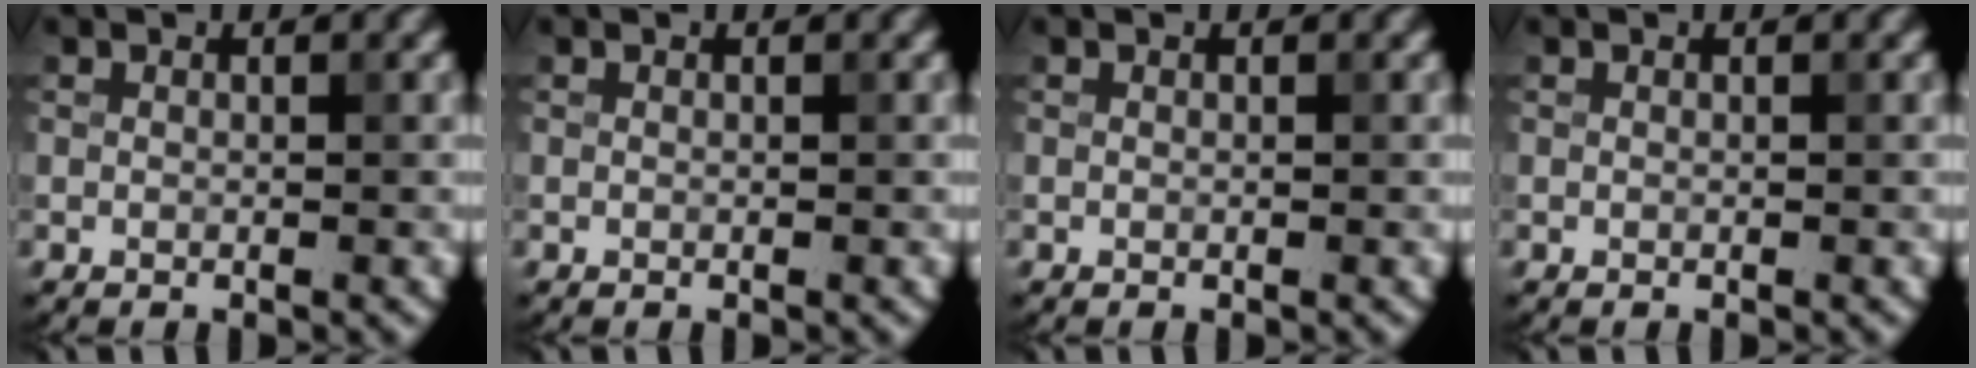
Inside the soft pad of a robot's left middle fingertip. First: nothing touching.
{"total": 0.0}
{"total": 0.0}
{"total": 0.0}